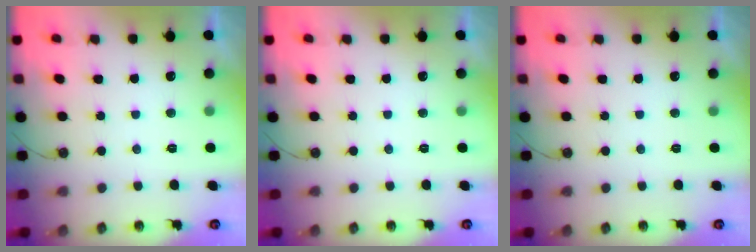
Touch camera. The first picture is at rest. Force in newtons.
{"total": 0.0}
{"total": 0.0}